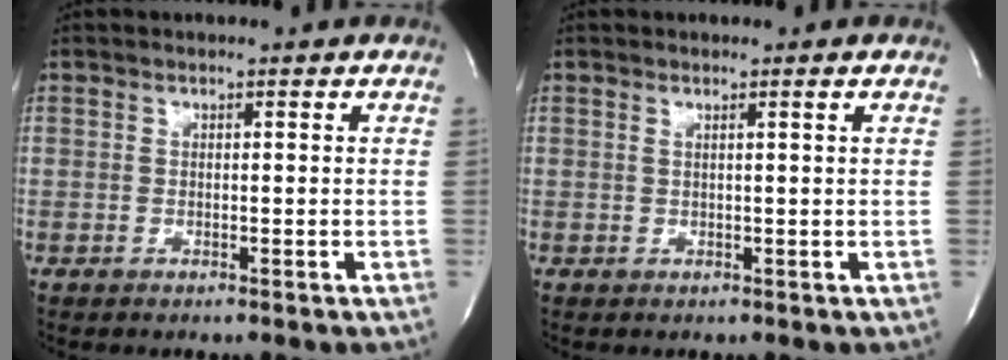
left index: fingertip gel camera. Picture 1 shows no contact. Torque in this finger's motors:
{"motor_torque": [0.08, -0.07, 0.04, 0.01]}